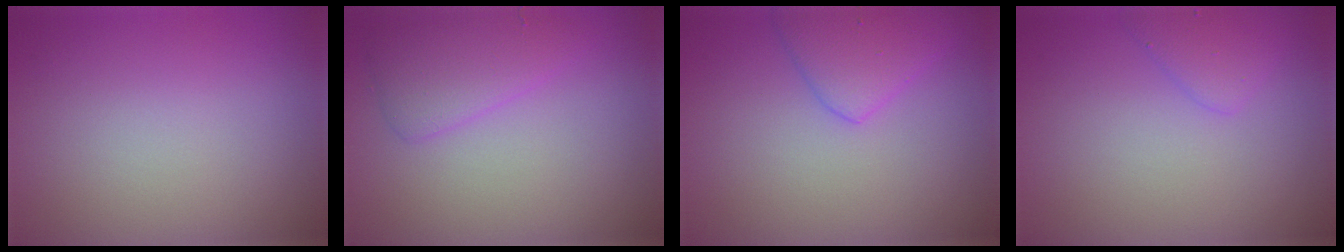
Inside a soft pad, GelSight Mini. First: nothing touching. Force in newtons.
{"total": 2.9, "press": 2.9, "slide": 0.1}
{"total": 3.3, "press": 3.3, "slide": 0.2}
{"total": 2.0, "press": 2.0, "slide": 0.0}